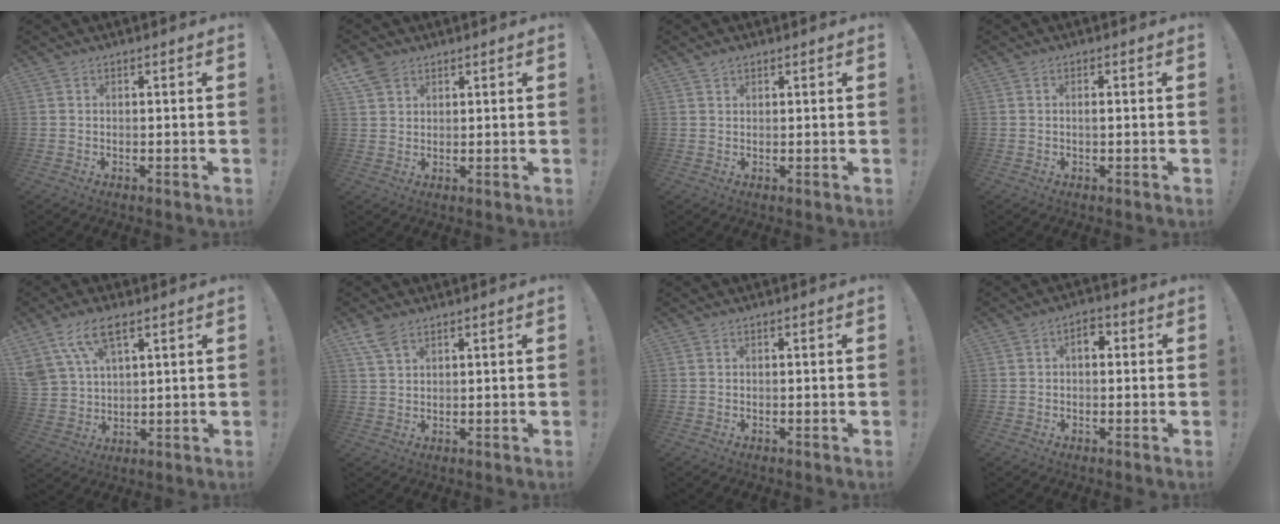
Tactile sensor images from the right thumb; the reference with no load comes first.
{"total": 4.8, "force": [3.2, 3.1, 1.7], "torque": [-0.034, -0.009, 0.061]}
{"total": 1.2, "force": [1.0, 0.5, 0.3], "torque": [-0.005, -0.003, 0.019]}
{"total": 0.8, "force": [-0.1, 0.1, 0.8], "torque": [-0.007, -0.003, -0.004]}
{"total": 10.8, "force": [6.2, 5.7, 6.7], "torque": [-0.133, -0.020, 0.122]}
{"total": 4.9, "force": [3.4, 2.2, 2.7], "torque": [-0.056, -0.009, 0.067]}
{"total": 0.0}
{"total": 4.1, "force": [0.5, 2.6, 3.0], "torque": [-0.042, 0.006, 0.003]}